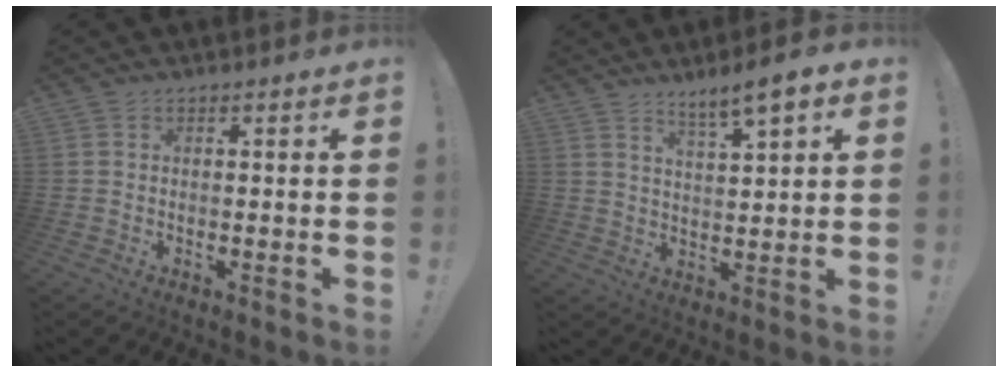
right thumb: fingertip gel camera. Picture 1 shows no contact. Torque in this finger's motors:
{"motor_torque": [-0.56, 0.79, 0.17, 0.14, 0.20]}